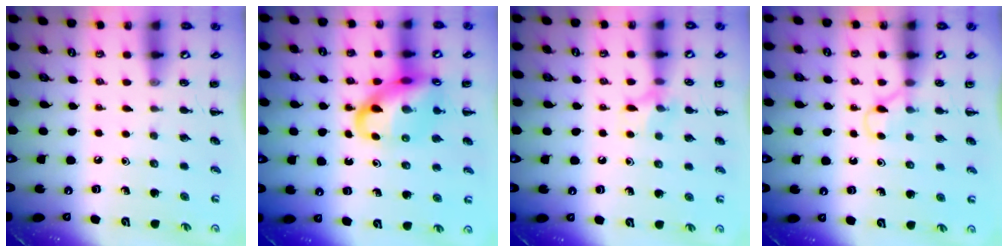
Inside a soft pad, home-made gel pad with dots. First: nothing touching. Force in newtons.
{"total": 16.7, "press": 16.3, "slide": 3.4}
{"total": 7.5, "press": 7.4, "slide": 1.4}
{"total": 2.9, "press": 2.8, "slide": 1.0}